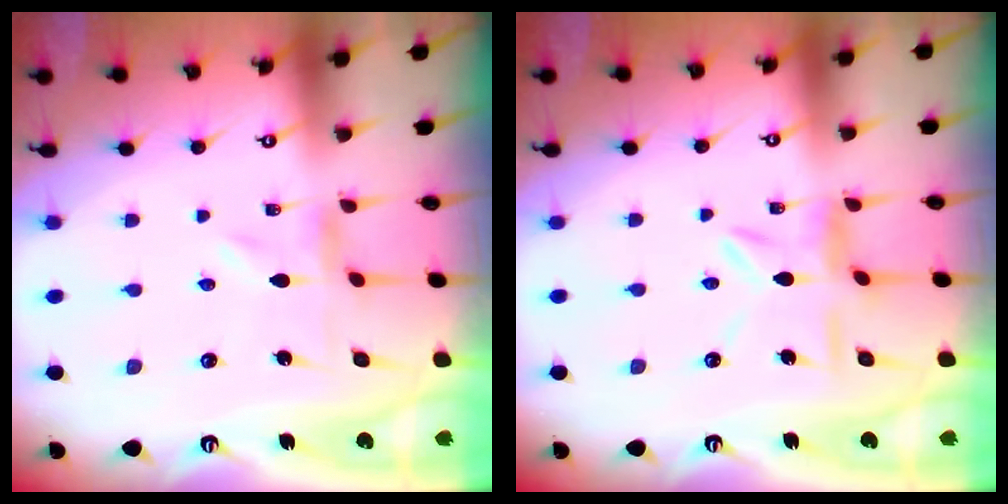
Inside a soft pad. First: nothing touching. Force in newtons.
{"total": 6.0, "press": 5.9, "slide": 0.6}